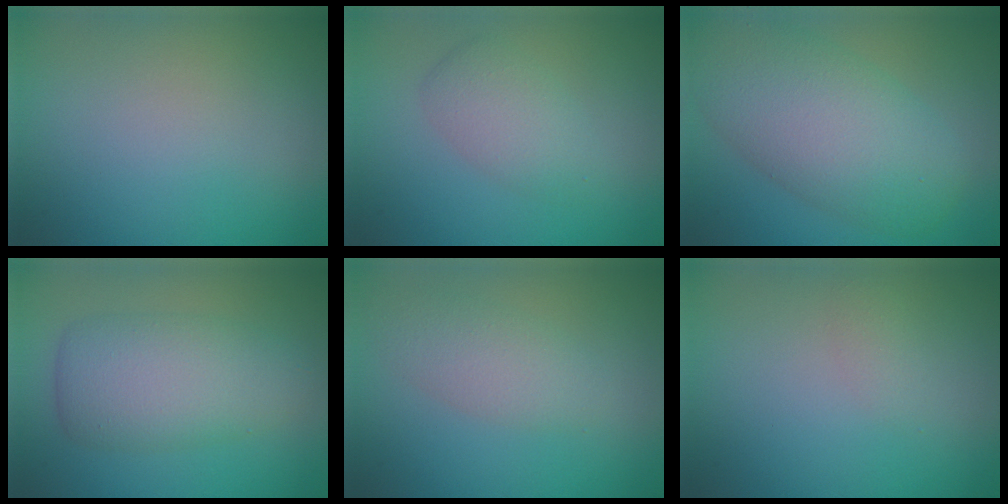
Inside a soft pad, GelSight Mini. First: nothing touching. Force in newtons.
{"total": 2.7, "press": 2.7, "slide": 0.1}
{"total": 8.4, "press": 8.4, "slide": 0.4}
{"total": 5.8, "press": 5.8, "slide": 0.0}
{"total": 3.0, "press": 3.0, "slide": 0.2}
{"total": 0.8, "press": 0.8, "slide": 0.0}